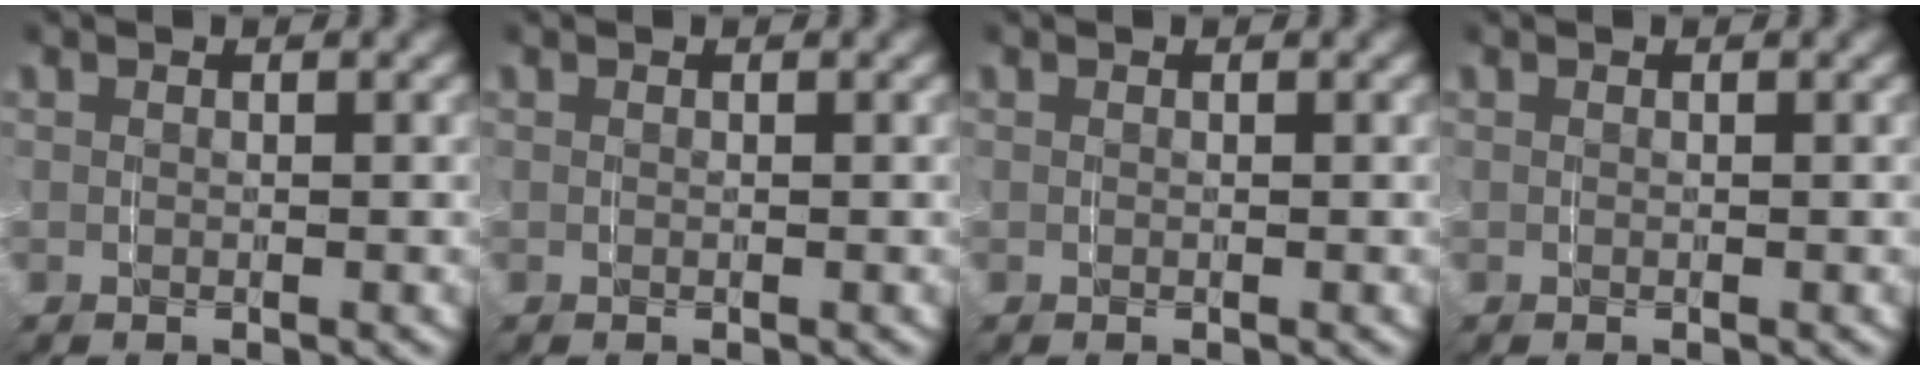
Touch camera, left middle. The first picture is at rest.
{"total": 0.0}
{"total": 0.0}
{"total": 0.0}